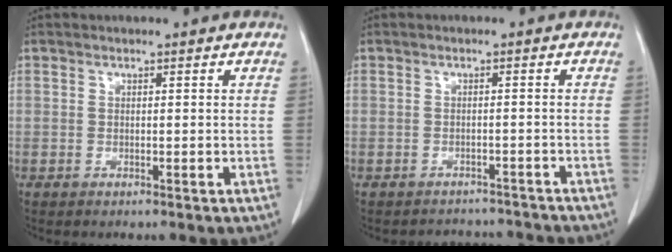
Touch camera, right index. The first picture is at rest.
{"total": 6.3, "force": [-5.6, 2.8, -0.3], "torque": [0.009, 0.021, -0.066]}